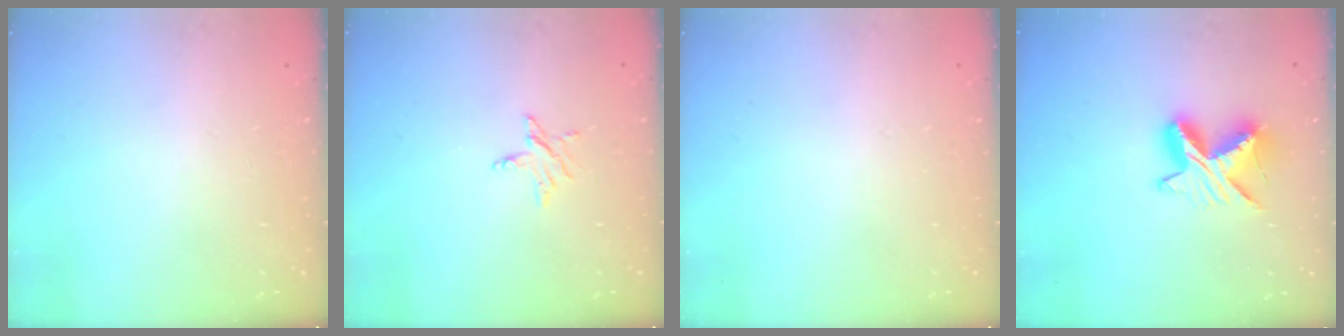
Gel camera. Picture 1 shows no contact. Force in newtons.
{"total": 3.4, "press": 3.4, "slide": 0.2}
{"total": 0.0}
{"total": 9.6, "press": 9.5, "slide": 0.6}